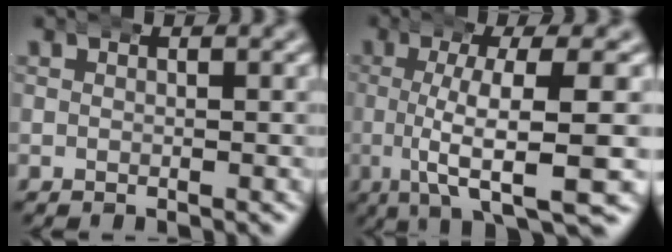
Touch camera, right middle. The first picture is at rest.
{"total": 8.5, "force": [-3.8, 1.9, 7.4], "torque": [-0.124, -0.028, -0.047]}